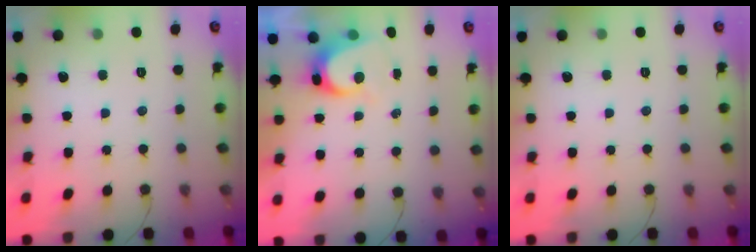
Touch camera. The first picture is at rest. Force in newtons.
{"total": 5.9, "press": 5.9, "slide": 0.5}
{"total": 0.0}